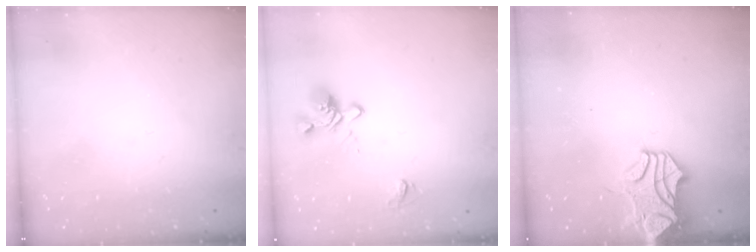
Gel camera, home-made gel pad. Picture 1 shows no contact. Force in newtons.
{"total": 5.7, "press": 5.5, "slide": 1.6}
{"total": 2.2, "press": 1.8, "slide": 1.1}